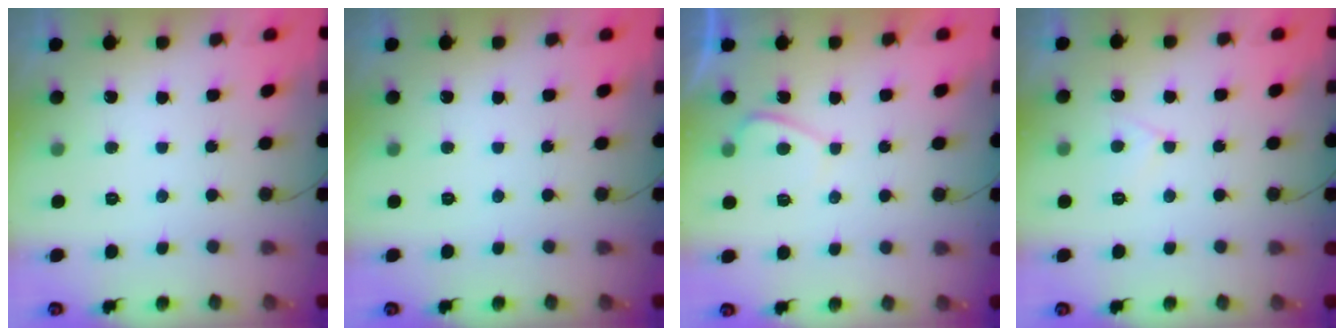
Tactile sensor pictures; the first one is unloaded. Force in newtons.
{"total": 0.0}
{"total": 0.9, "press": 0.7, "slide": 0.5}
{"total": 4.1, "press": 4.0, "slide": 0.5}